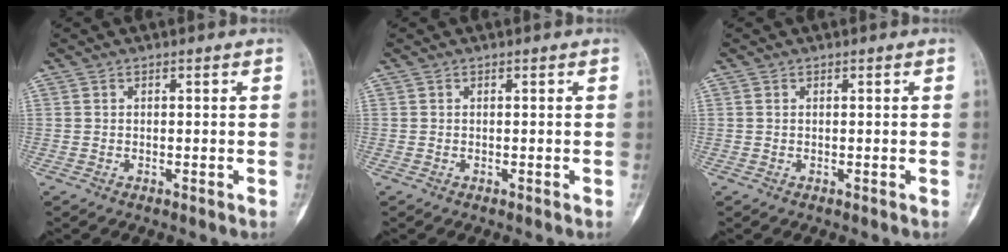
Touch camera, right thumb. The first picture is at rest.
{"total": 0.0}
{"total": 0.0}